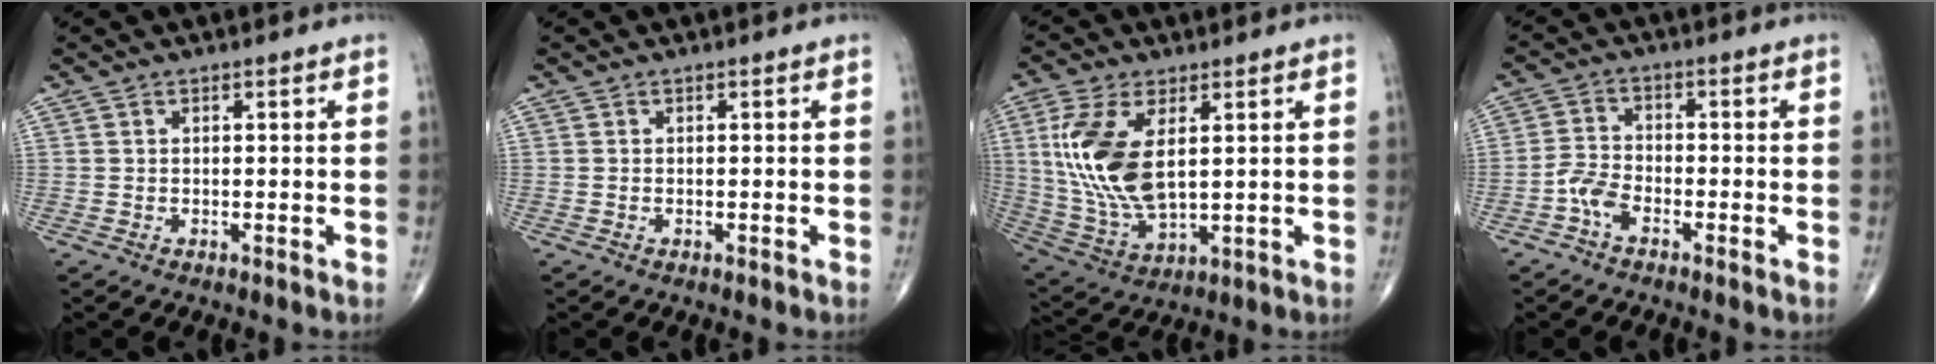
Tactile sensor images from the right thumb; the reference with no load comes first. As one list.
[{"total": 0.0}, {"total": 15.2, "force": [3.2, 7.6, 12.9], "torque": [-0.271, -0.012, 0.074]}, {"total": 4.2, "force": [-2.6, 2.0, 2.6], "torque": [-0.045, 0.016, -0.058]}]